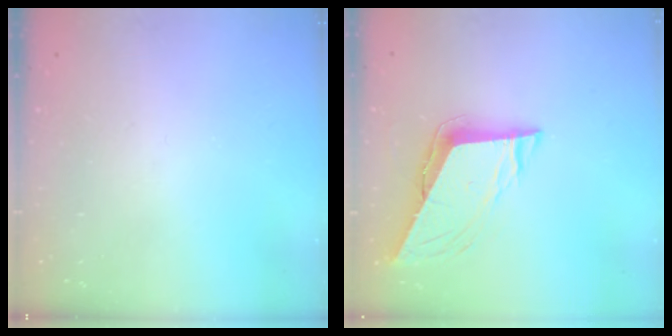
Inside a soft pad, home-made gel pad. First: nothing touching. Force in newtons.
{"total": 8.4, "press": 8.4, "slide": 0.8}